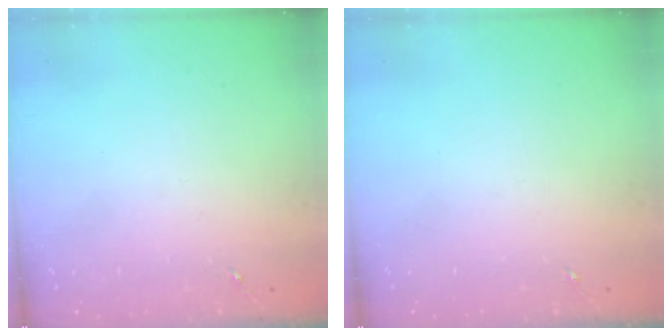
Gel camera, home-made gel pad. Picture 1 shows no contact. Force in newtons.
{"total": 0.0}